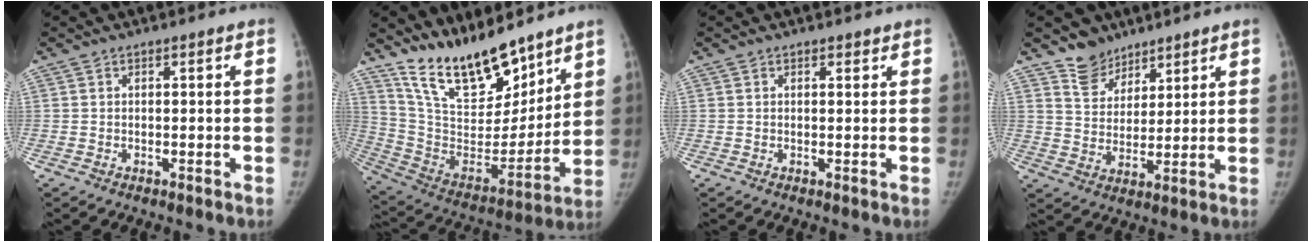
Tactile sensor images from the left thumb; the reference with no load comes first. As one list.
[{"total": 20.2, "force": [15.9, 7.5, 10.1], "torque": [-0.125, -0.097, 0.291]}, {"total": 0.8, "force": [0.7, 0.5, 0.3], "torque": [0.000, -0.005, 0.007]}, {"total": 7.2, "force": [5.6, 4.4, 0.9], "torque": [0.014, -0.047, 0.107]}]